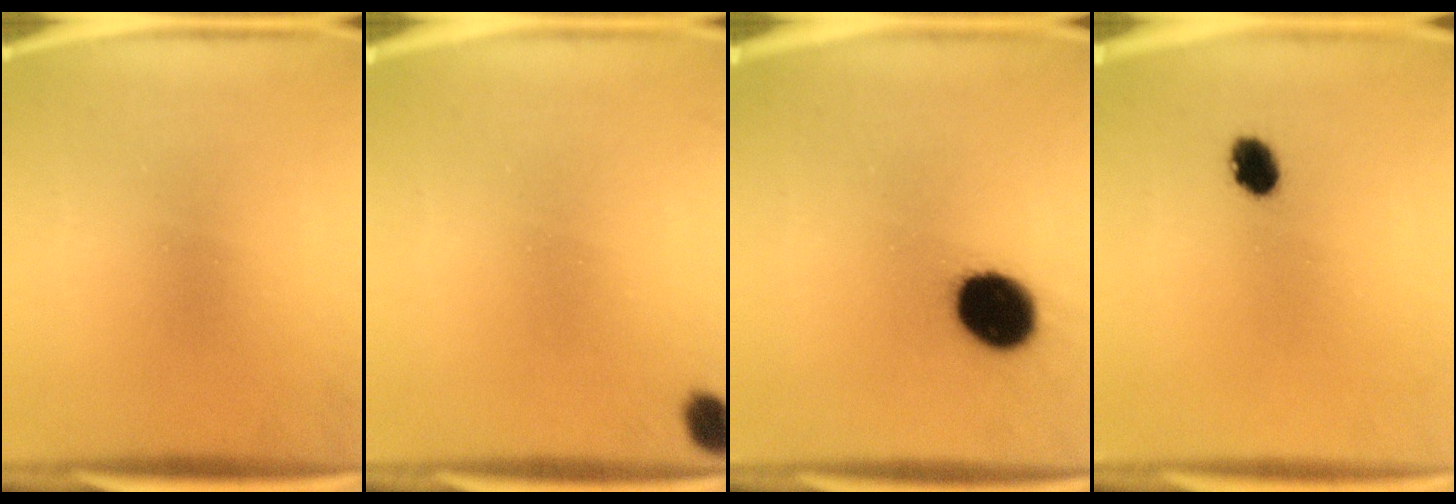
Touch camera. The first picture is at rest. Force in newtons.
{"total": 3.1}
{"total": 13.5}
{"total": 4.0}